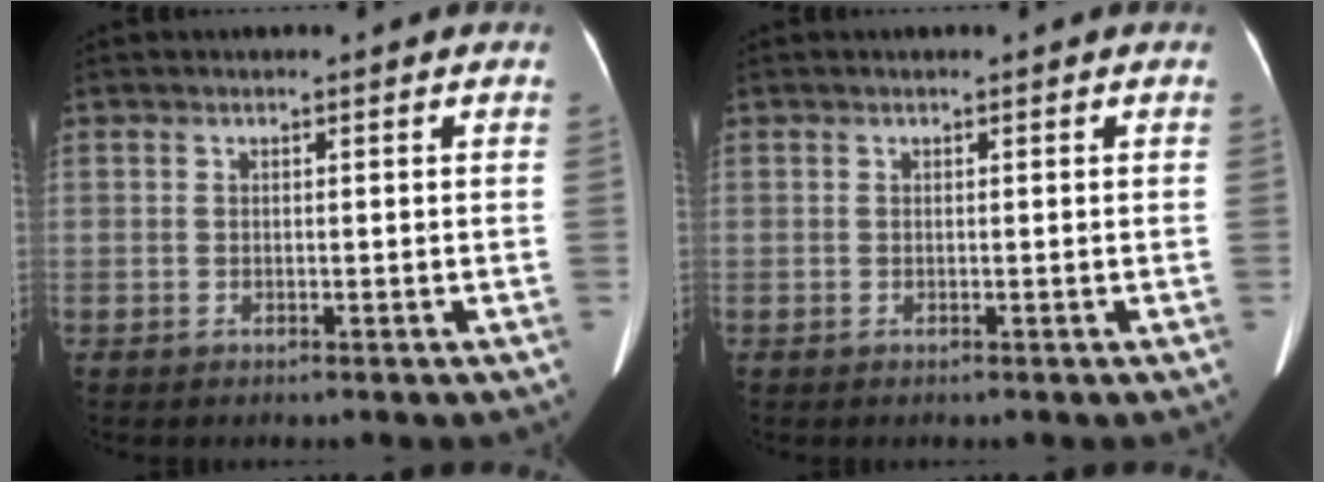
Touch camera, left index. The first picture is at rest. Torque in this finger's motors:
{"motor_torque": [0.00, 0.00, 0.00, 0.00]}